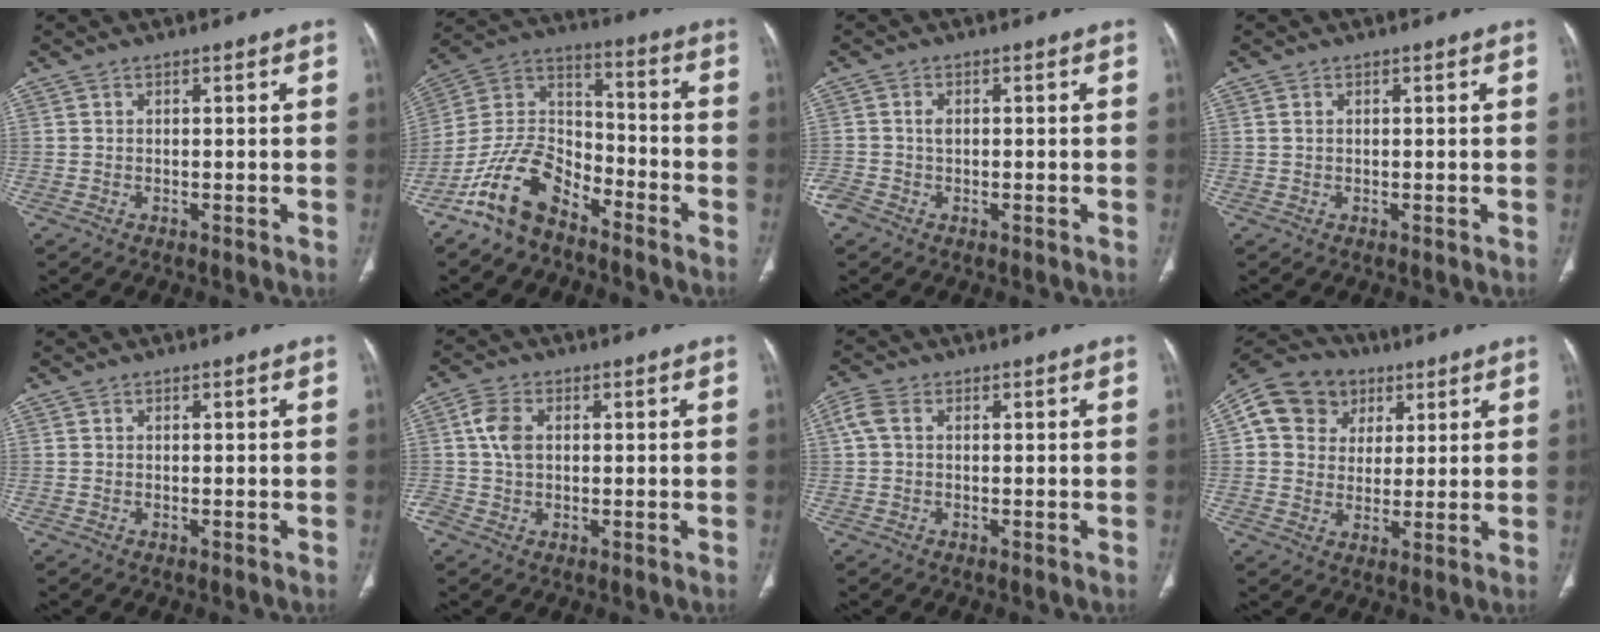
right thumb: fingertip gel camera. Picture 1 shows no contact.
{"total": 13.4, "force": [-9.5, 6.8, 6.6], "torque": [-0.115, 0.078, -0.192]}
{"total": 2.8, "force": [-0.6, 2.0, 1.8], "torque": [-0.035, 0.011, -0.014]}
{"total": 0.7, "force": [0.3, 0.4, 0.5], "torque": [-0.009, 0.002, 0.007]}
{"total": 0.0}
{"total": 4.9, "force": [0.8, 3.4, 3.5], "torque": [-0.072, 0.007, 0.014]}
{"total": 3.5, "force": [0.9, 2.3, 2.4], "torque": [-0.069, 0.015, 0.018]}
{"total": 13.2, "force": [4.6, 11.3, 5.1], "torque": [-0.074, 0.009, 0.072]}